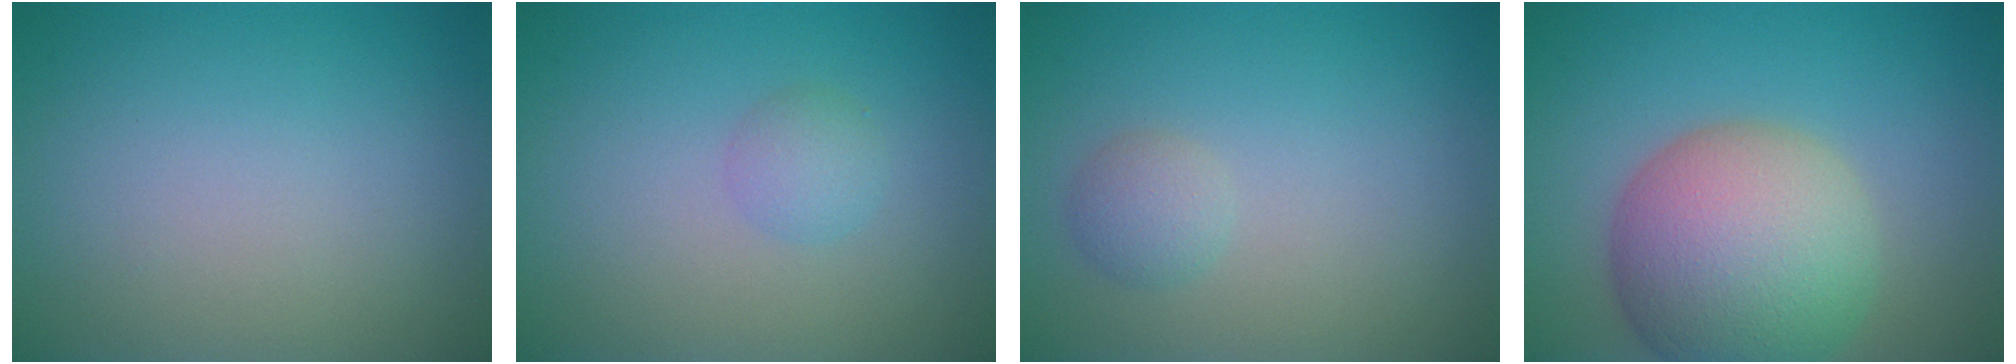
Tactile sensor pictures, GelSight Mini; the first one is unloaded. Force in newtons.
{"total": 1.5, "press": 1.5, "slide": 0.1}
{"total": 1.5, "press": 1.5, "slide": 0.0}
{"total": 10.1, "press": 10.0, "slide": 0.7}